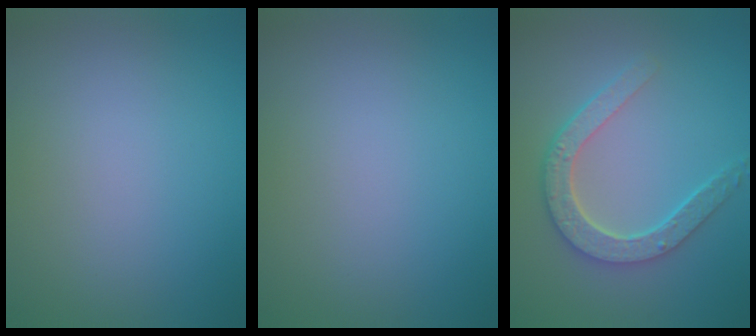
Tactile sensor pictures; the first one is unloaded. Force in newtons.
{"total": 0.0}
{"total": 4.7, "press": 3.8, "slide": 2.8}